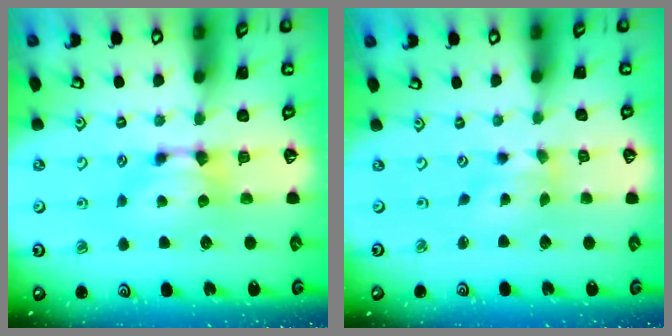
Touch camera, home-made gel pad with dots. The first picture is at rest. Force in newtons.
{"total": 1.2, "press": 0.3, "slide": 1.1}